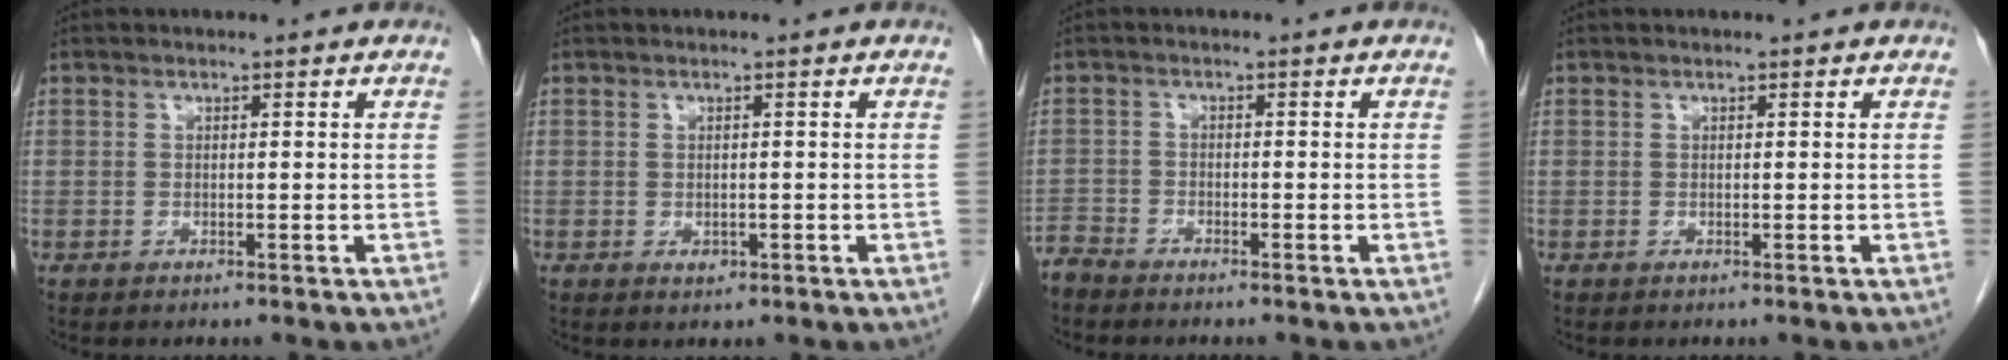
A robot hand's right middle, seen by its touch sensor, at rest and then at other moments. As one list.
[{"total": 1.0, "force": [-0.4, 0.7, 0.6], "torque": [-0.011, -0.001, -0.002]}, {"total": 2.7, "force": [-2.7, 0.4, 0.2], "torque": [0.003, -0.007, -0.052]}, {"total": 0.0}]